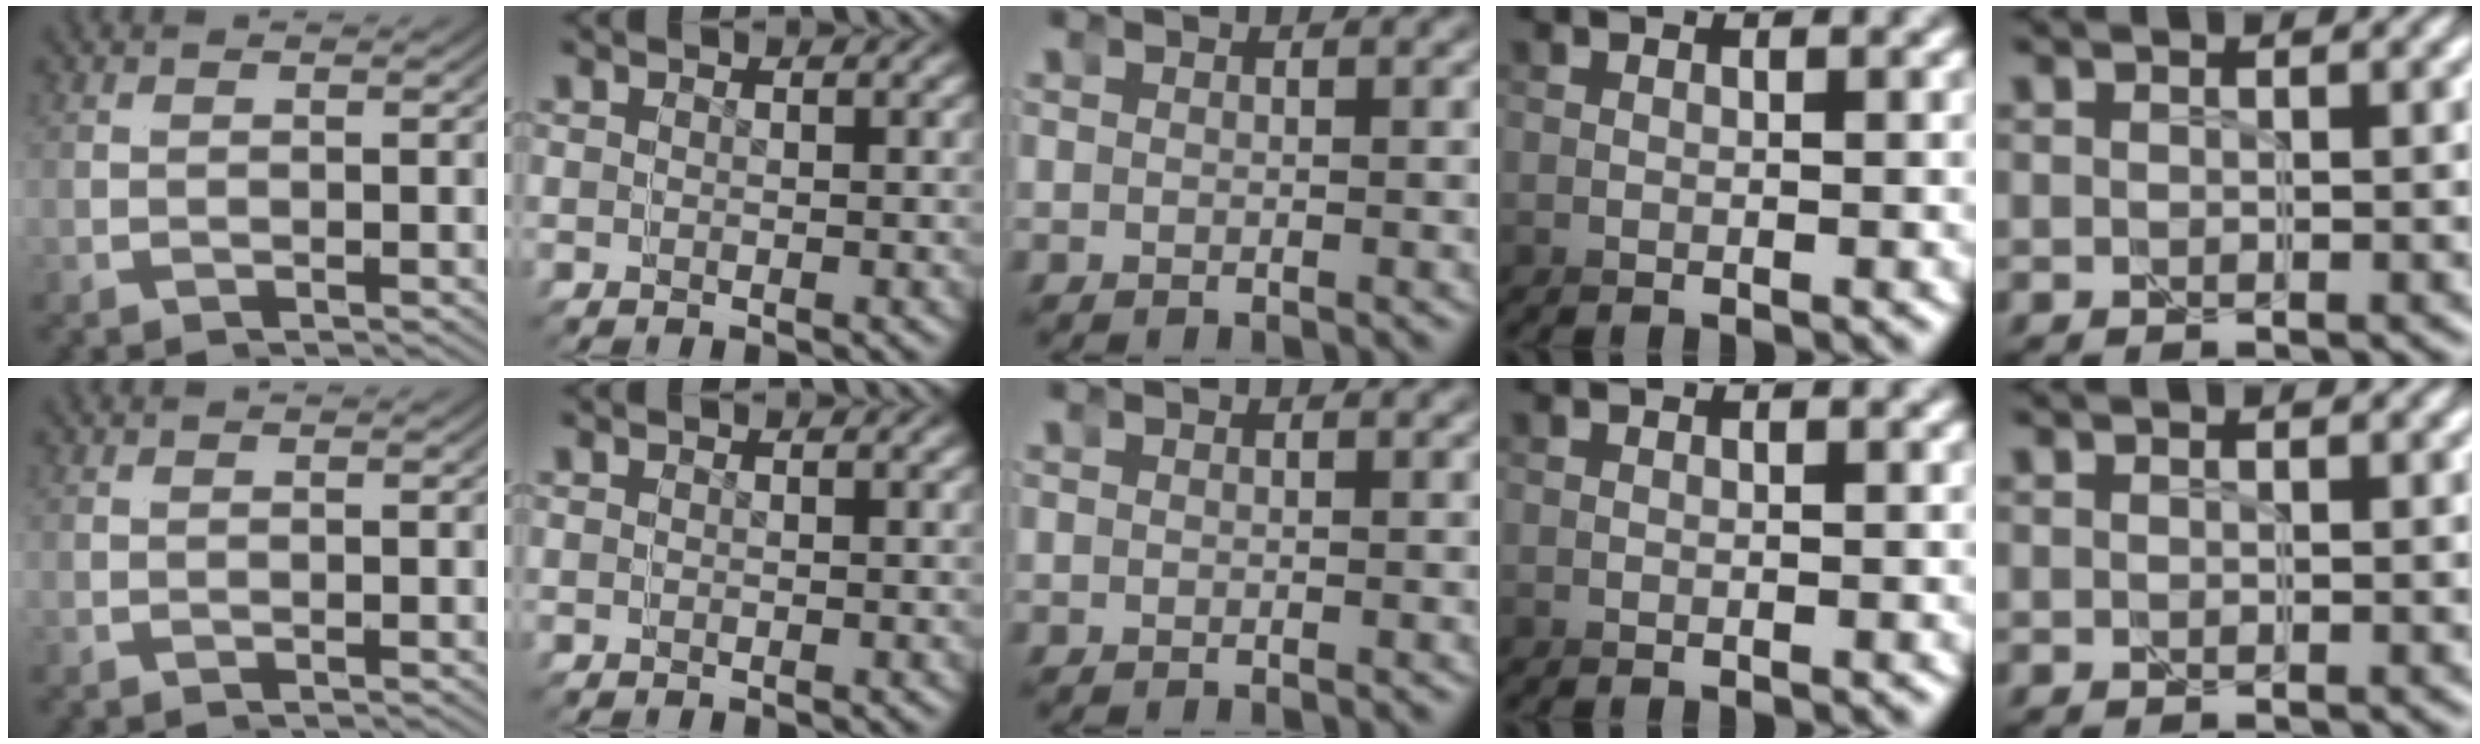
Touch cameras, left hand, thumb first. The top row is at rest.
{"little": {"total": 1.2, "force": [-0.4, -1.1, -0.3], "torque": [0.012, -0.013, 0.005]}}